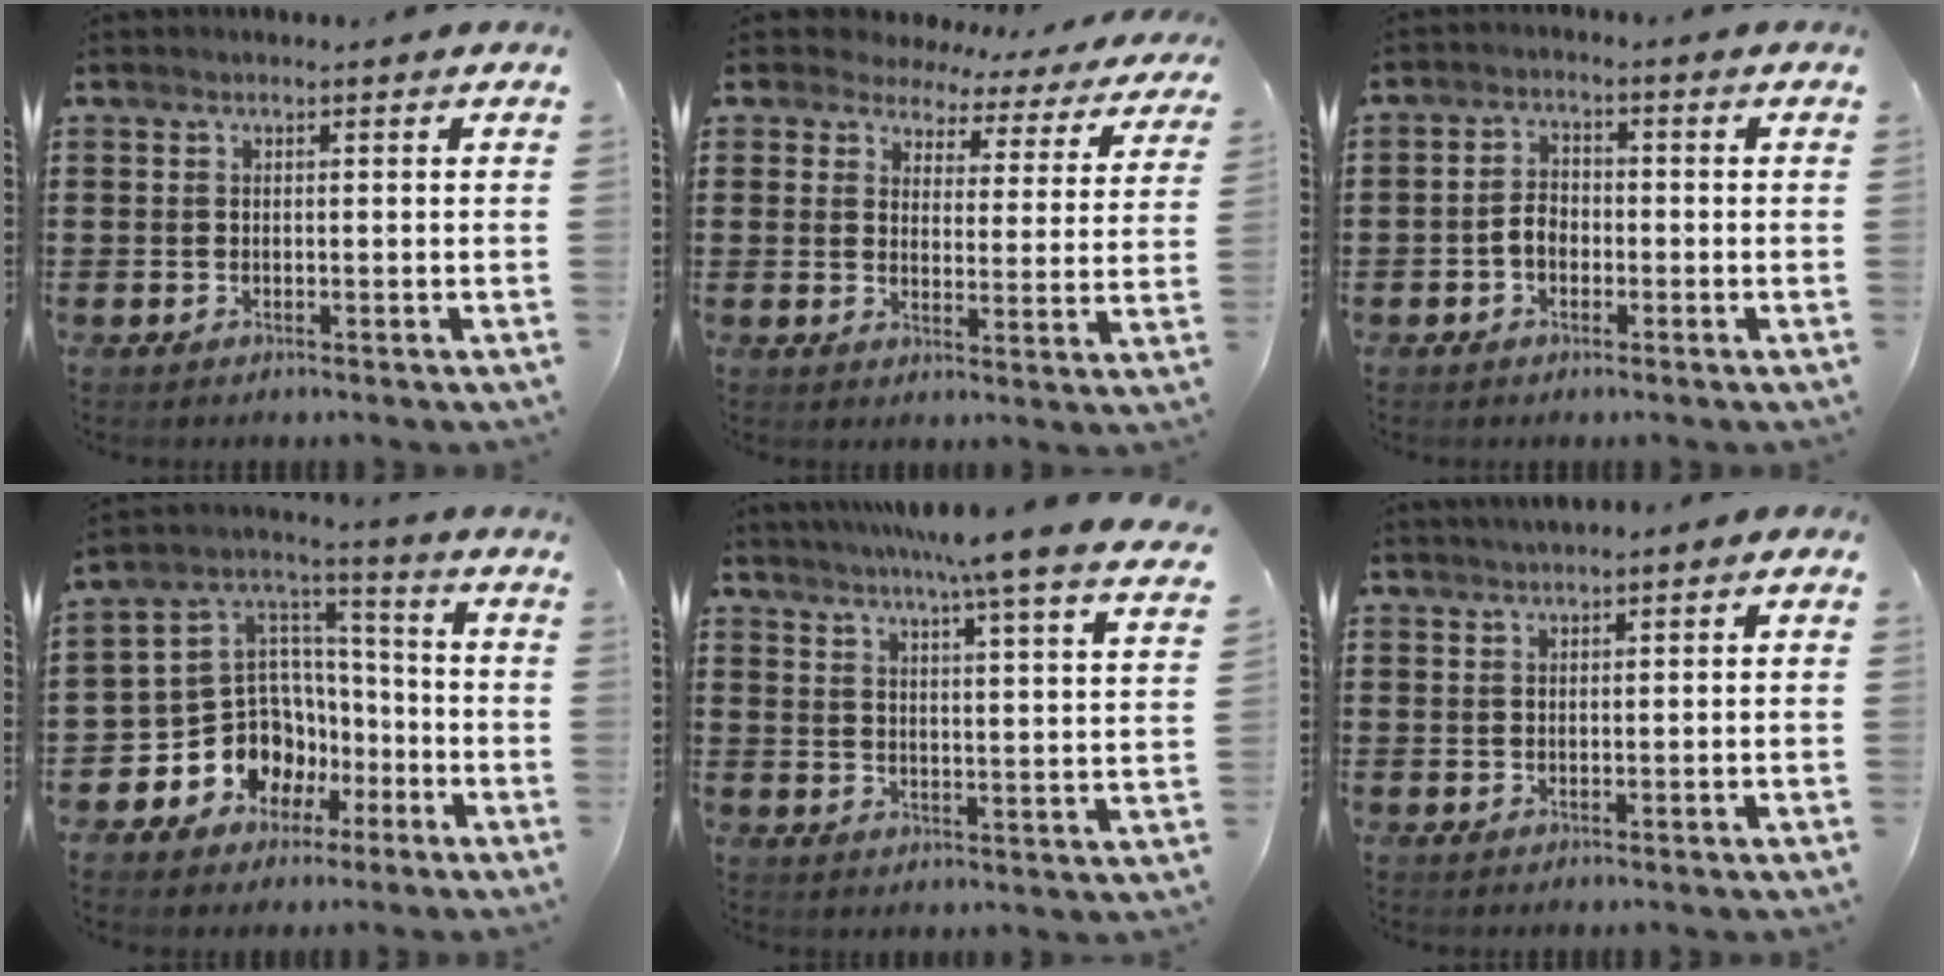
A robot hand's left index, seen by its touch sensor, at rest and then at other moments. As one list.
[{"total": 4.5, "force": [4.0, 1.9, 0.3], "torque": [-0.033, -0.023, 0.068]}, {"total": 3.1, "force": [-1.1, 2.1, 2.0], "torque": [-0.047, 0.003, -0.024]}, {"total": 10.8, "force": [-5.1, 9.3, 1.9], "torque": [-0.078, 0.001, -0.089]}, {"total": 7.2, "force": [6.1, -1.6, 3.4], "torque": [-0.079, -0.043, 0.098]}, {"total": 0.5, "force": [0.3, 0.2, 0.4], "torque": [-0.008, 0.001, 0.005]}]